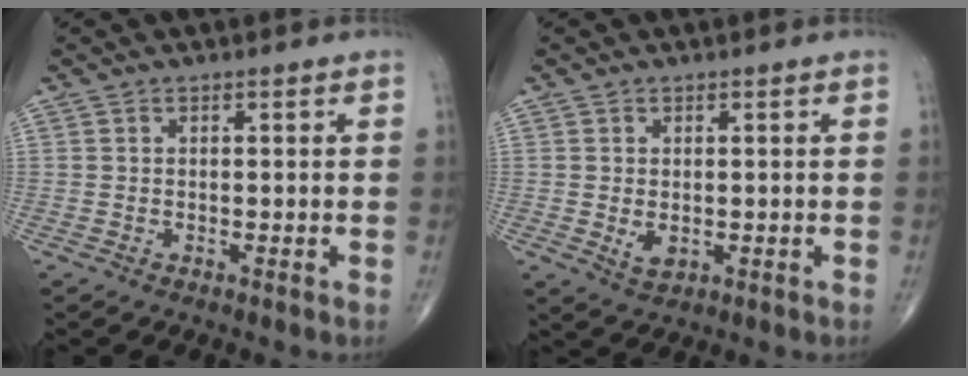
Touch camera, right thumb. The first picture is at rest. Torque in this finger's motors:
{"motor_torque": [-0.38, 0.38, 0.13, 0.32, 0.01]}